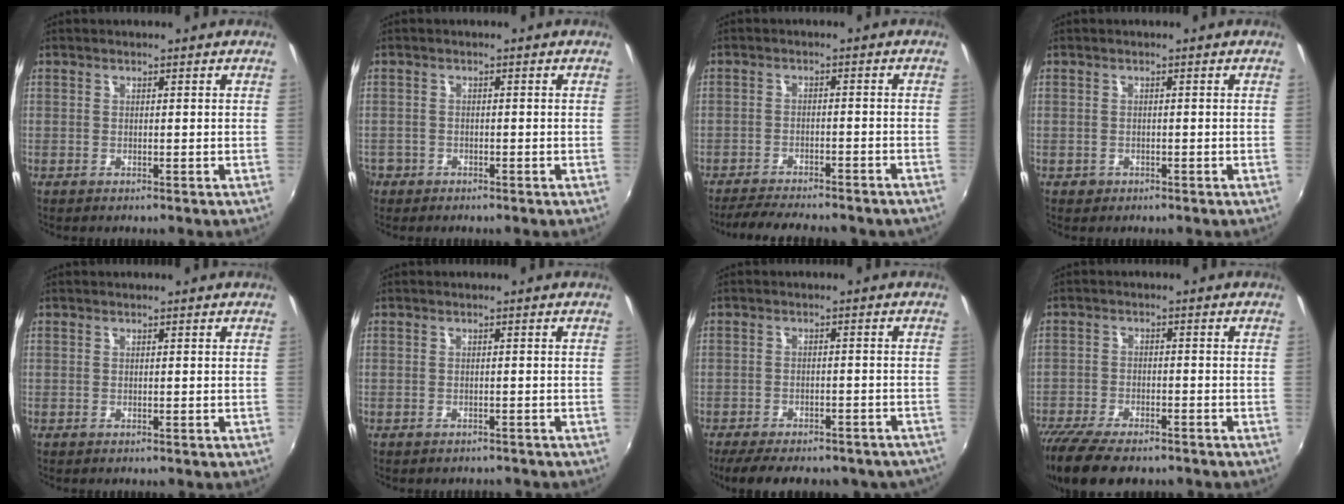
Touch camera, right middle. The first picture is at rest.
{"total": 2.9, "force": [-1.8, 2.3, 0.6], "torque": [-0.023, -0.003, -0.032]}
{"total": 11.9, "force": [-10.4, 2.1, 5.4], "torque": [-0.115, -0.020, -0.149]}
{"total": 1.3, "force": [-0.6, 1.1, 0.3], "torque": [-0.008, -0.002, -0.007]}
{"total": 0.0}
{"total": 2.7, "force": [-2.4, 1.0, 0.7], "torque": [-0.017, -0.012, -0.029]}
{"total": 17.9, "force": [-14.8, 6.3, 7.9], "torque": [-0.161, -0.016, -0.183]}
{"total": 13.8, "force": [-11.1, 4.3, 7.0], "torque": [-0.162, -0.044, -0.187]}